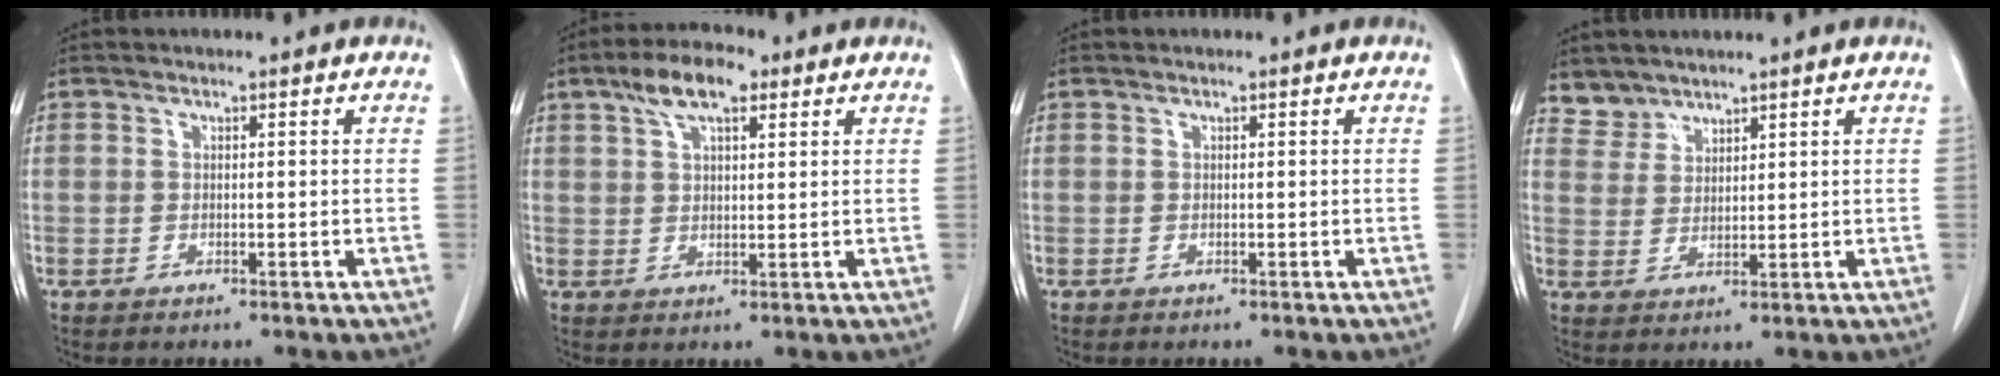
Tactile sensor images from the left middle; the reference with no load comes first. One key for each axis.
{"total": 6.8, "fx": 4.1, "fy": 2.4, "fz": 4.9, "tx": -0.094, "ty": 0.018, "tz": 0.070}
{"total": 0.0}
{"total": 3.2, "fx": 2.9, "fy": 1.3, "fz": -0.5, "tx": 0.016, "ty": 0.007, "tz": 0.058}